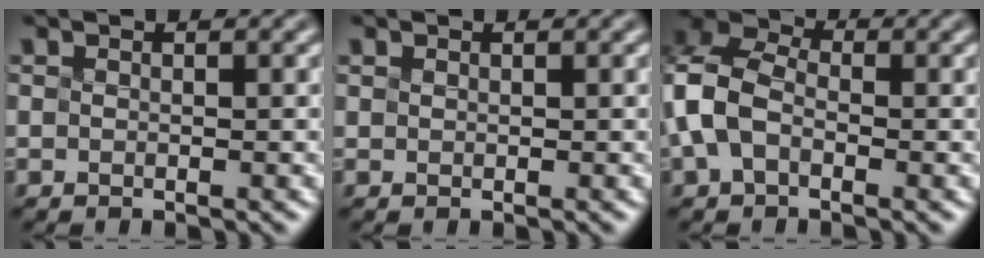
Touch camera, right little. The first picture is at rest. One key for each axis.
{"total": 0.6, "fx": 0.2, "fy": -0.3, "fz": -0.5, "tx": 0.002, "ty": -0.003, "tz": 0.014}
{"total": 3.4, "fx": -2.0, "fy": 2.3, "fz": 1.6, "tx": -0.074, "ty": 0.001, "tz": -0.022}